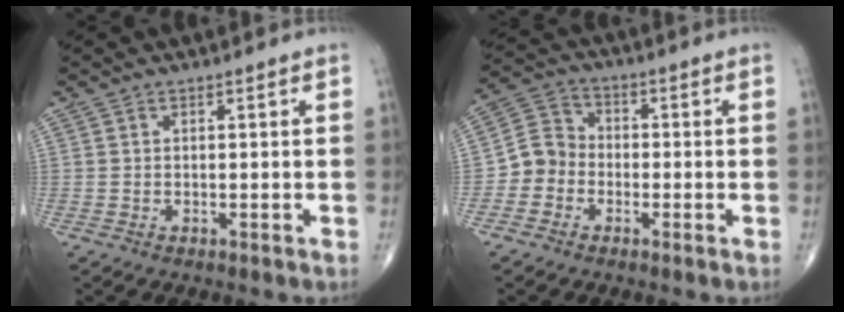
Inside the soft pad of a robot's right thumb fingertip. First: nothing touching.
{"total": 6.5, "force": [-2.1, 5.8, 2.1], "torque": [-0.014, 0.026, -0.052]}